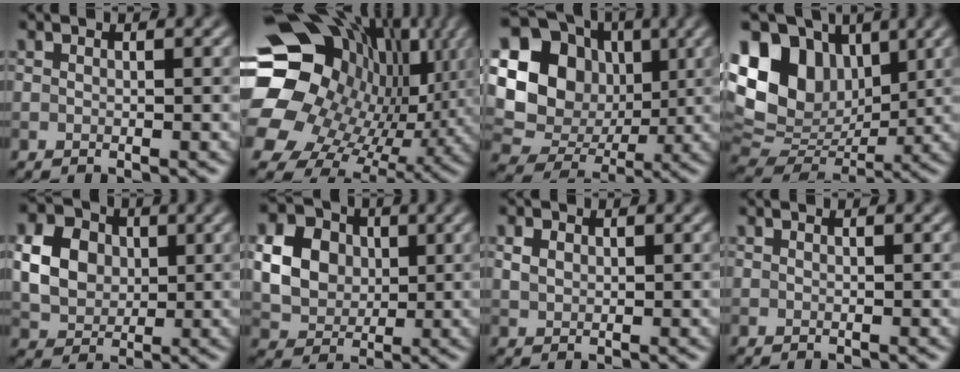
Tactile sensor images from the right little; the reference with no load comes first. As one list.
[{"total": 19.4, "force": [2.3, 15.9, 10.9], "torque": [-0.203, -0.027, 0.058]}, {"total": 14.4, "force": [2.5, 12.4, 6.8], "torque": [-0.151, 0.022, 0.033]}, {"total": 13.0, "force": [4.1, 9.5, 8.0], "torque": [-0.176, 0.024, 0.079]}, {"total": 5.9, "force": [0.8, 4.8, 3.3], "torque": [-0.077, 0.007, 0.013]}, {"total": 7.1, "force": [1.1, 5.9, 3.8], "torque": [-0.095, 0.011, 0.016]}, {"total": 1.5, "force": [0.6, 1.1, 0.9], "torque": [-0.018, 0.002, 0.012]}, {"total": 0.0}]